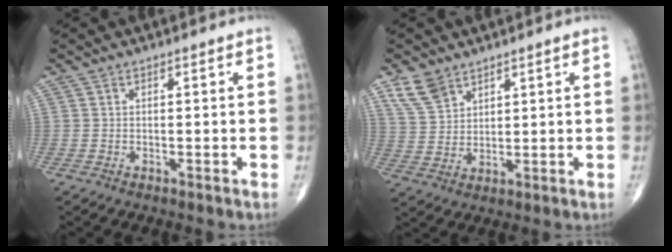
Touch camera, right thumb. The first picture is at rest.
{"total": 6.0, "force": [4.3, 3.5, 2.3], "torque": [-0.036, -0.018, 0.094]}